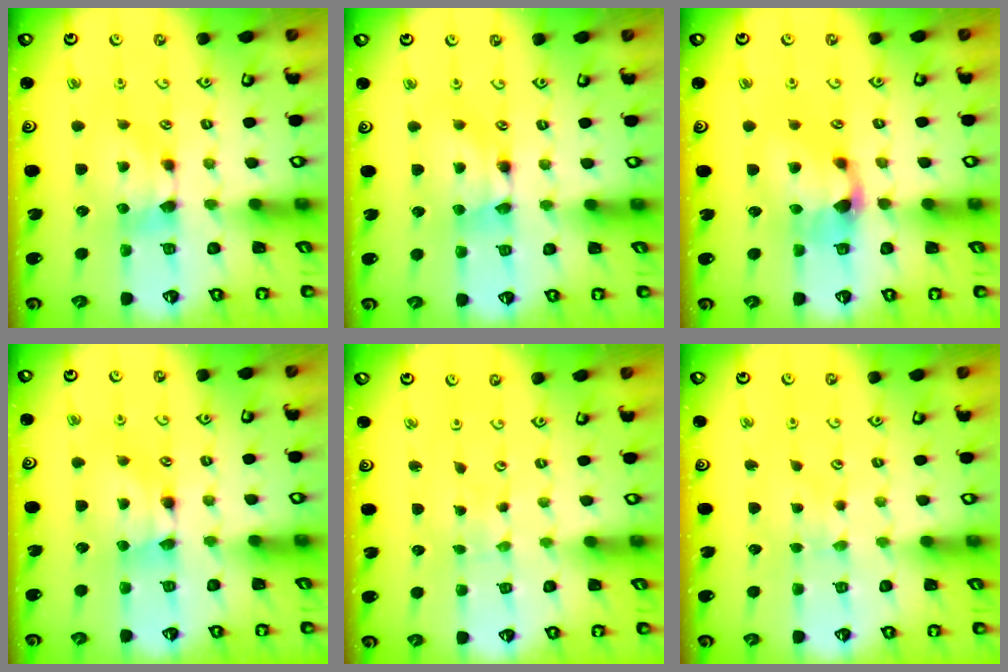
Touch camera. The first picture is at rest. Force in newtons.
{"total": 1.6, "press": 1.6, "slide": 0.1}
{"total": 2.8, "press": 2.2, "slide": 1.7}
{"total": 1.5, "press": 1.5, "slide": 0.2}
{"total": 5.7, "press": 5.7, "slide": 0.2}
{"total": 2.5, "press": 2.5, "slide": 0.3}